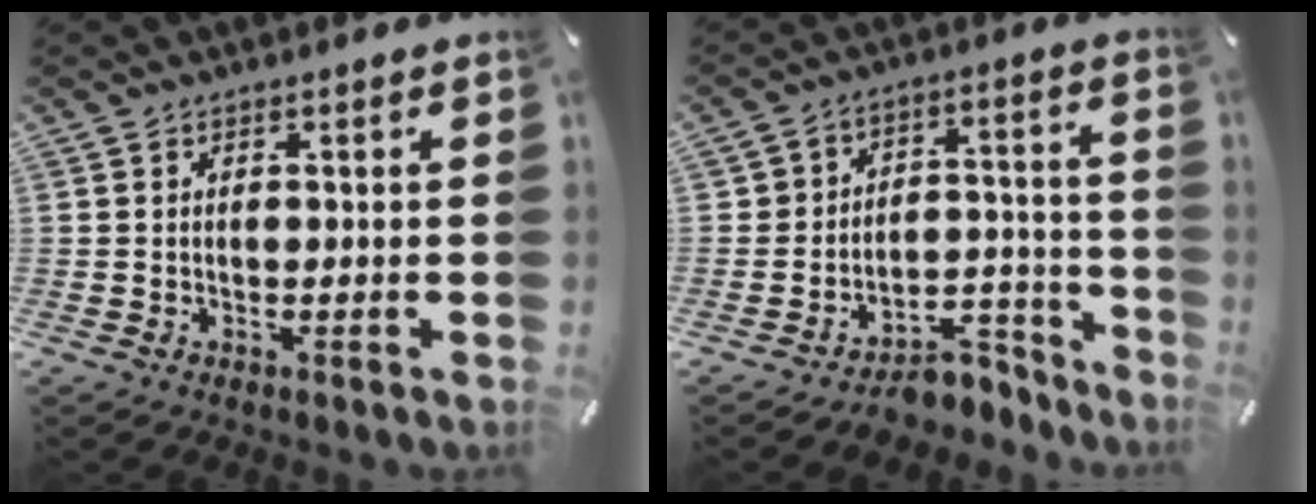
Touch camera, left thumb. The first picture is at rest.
{"total": 8.0, "force": [-4.8, 6.1, 2.1], "torque": [-0.018, 0.020, -0.077]}